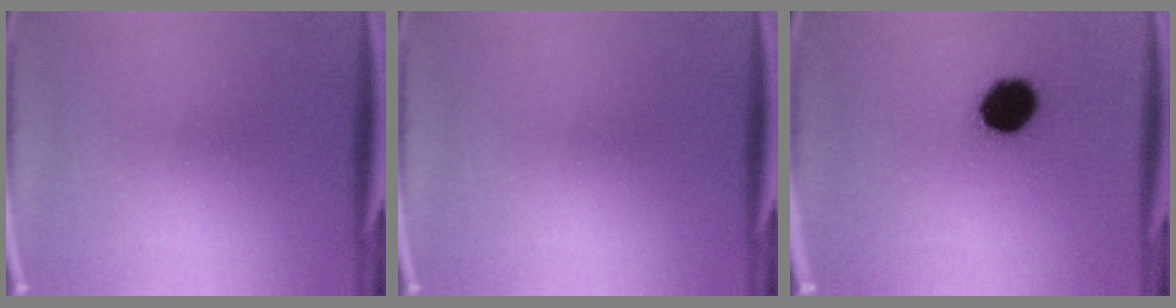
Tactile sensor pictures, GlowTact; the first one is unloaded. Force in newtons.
{"total": 0.0}
{"total": 11.9}